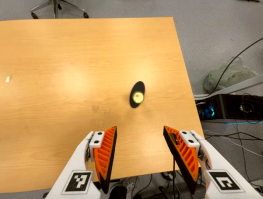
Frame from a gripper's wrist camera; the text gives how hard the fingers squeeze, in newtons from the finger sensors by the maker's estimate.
{"total": 0.0}